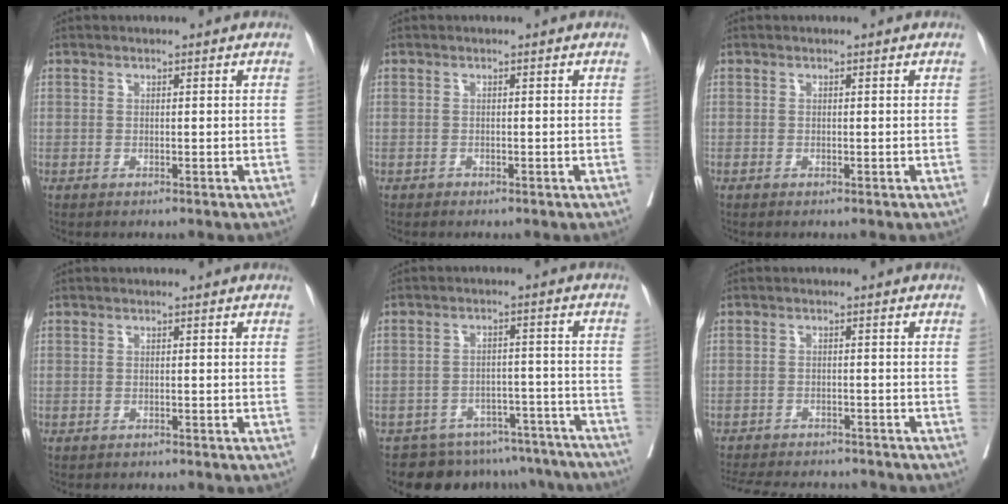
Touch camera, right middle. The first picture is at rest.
{"total": 0.0}
{"total": 0.0}
{"total": 0.6, "force": [-0.5, 0.1, 0.0], "torque": [-0.010, -0.003, -0.011]}
{"total": 14.2, "force": [-13.0, 5.5, 2.0], "torque": [-0.005, 0.030, -0.151]}
{"total": 13.2, "force": [-12.0, 3.2, 4.5], "torque": [-0.092, -0.004, -0.162]}